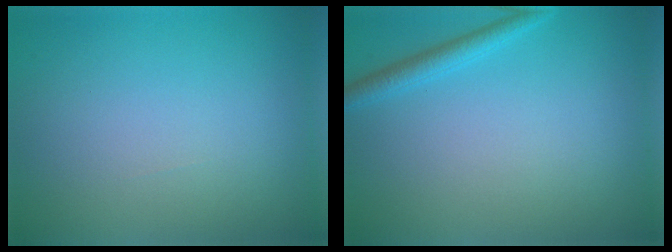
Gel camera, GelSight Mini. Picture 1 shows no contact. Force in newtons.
{"total": 2.3, "press": 2.3, "slide": 0.0}